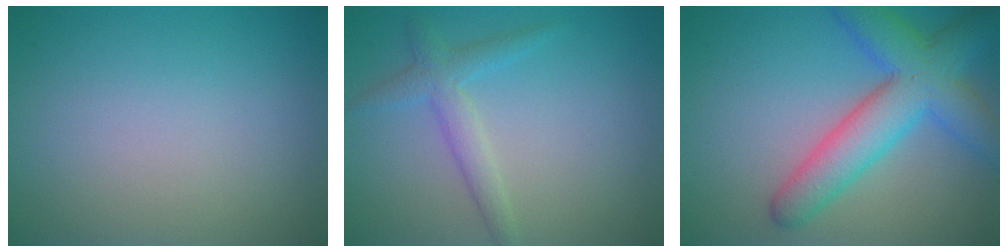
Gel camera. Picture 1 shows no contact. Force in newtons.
{"total": 2.4, "press": 2.4, "slide": 0.1}
{"total": 7.5, "press": 7.5, "slide": 0.2}